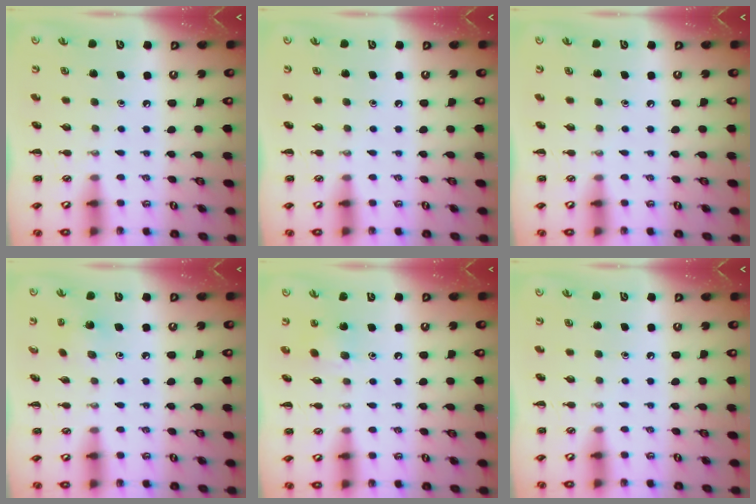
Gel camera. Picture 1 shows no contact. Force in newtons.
{"total": 0.0}
{"total": 0.0}
{"total": 2.6, "press": 2.5, "slide": 0.8}
{"total": 6.2, "press": 6.1, "slide": 1.1}
{"total": 0.0}